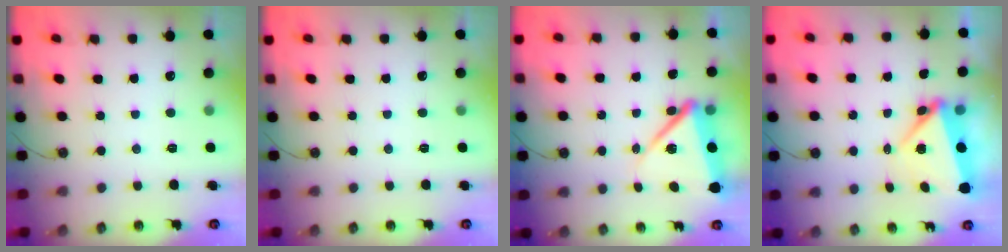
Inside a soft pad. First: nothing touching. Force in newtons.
{"total": 0.0}
{"total": 10.0, "press": 9.9, "slide": 1.4}
{"total": 5.5, "press": 5.2, "slide": 1.9}